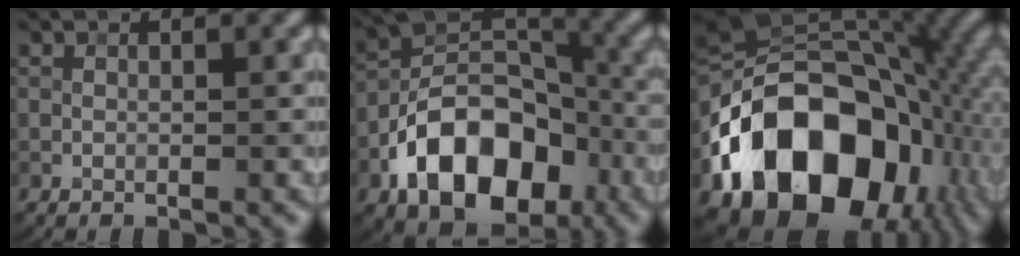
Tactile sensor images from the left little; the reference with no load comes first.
{"total": 12.2, "force": [-5.5, 7.4, 8.0], "torque": [-0.132, 0.001, -0.101]}
{"total": 19.7, "force": [-6.7, 13.8, 12.5], "torque": [-0.215, -0.023, -0.111]}